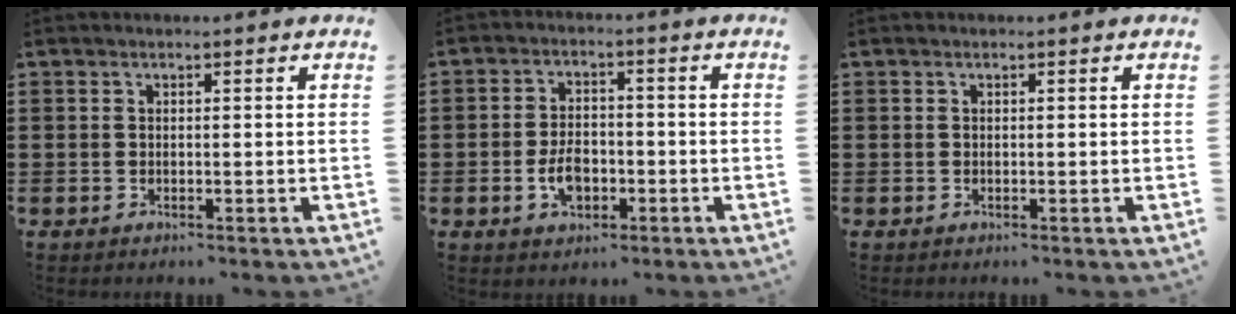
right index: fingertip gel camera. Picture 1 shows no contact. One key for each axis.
{"total": 4.7, "fx": -1.4, "fy": 3.0, "fz": 3.4, "tx": -0.076, "ty": 0.002, "tz": -0.028}
{"total": 0.0}